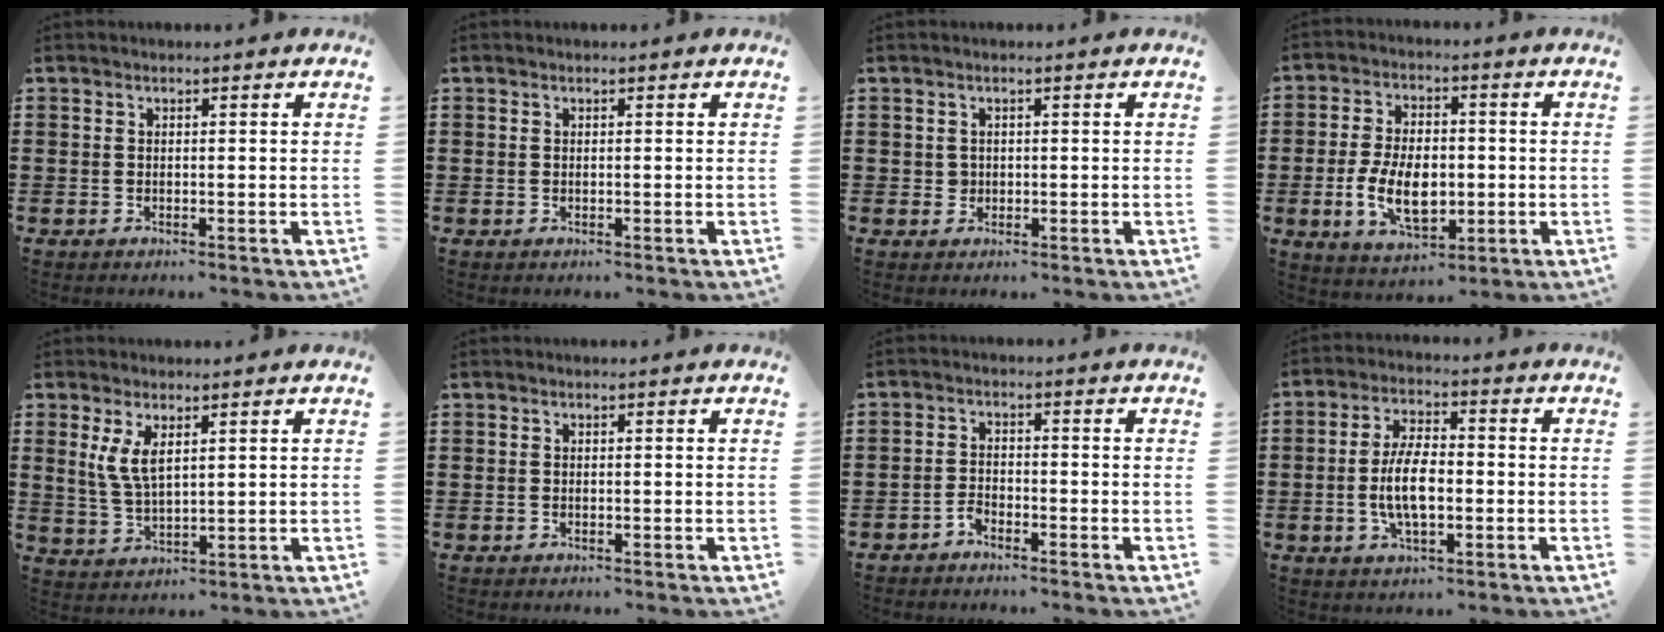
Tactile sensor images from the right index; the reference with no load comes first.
{"total": 0.0}
{"total": 1.2, "force": [0.1, 1.2, 0.3], "torque": [-0.009, 0.006, 0.001]}
{"total": 9.2, "force": [-1.8, 5.2, 7.3], "torque": [-0.144, -0.004, -0.038]}
{"total": 4.8, "force": [1.8, 2.1, 3.9], "torque": [-0.090, 0.002, 0.030]}
{"total": 0.0}
{"total": 1.9, "force": [-1.7, 0.7, 0.5], "torque": [-0.016, 0.002, -0.035]}
{"total": 7.7, "force": [-1.1, 3.2, 6.9], "torque": [-0.146, -0.002, -0.025]}